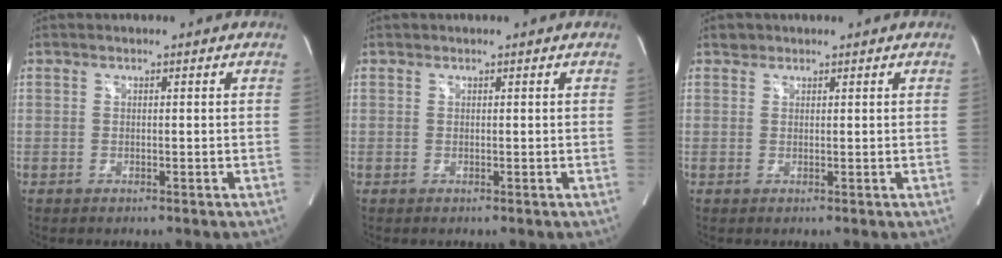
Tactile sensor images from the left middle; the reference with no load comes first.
{"total": 0.0}
{"total": 1.0, "force": [0.8, 0.5, 0.0], "torque": [0.003, 0.004, 0.012]}